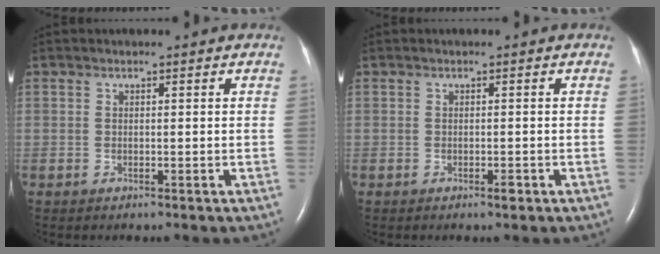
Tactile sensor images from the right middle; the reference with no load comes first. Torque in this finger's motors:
{"motor_torque": [0.08, -0.02, 0.10, 0.03]}